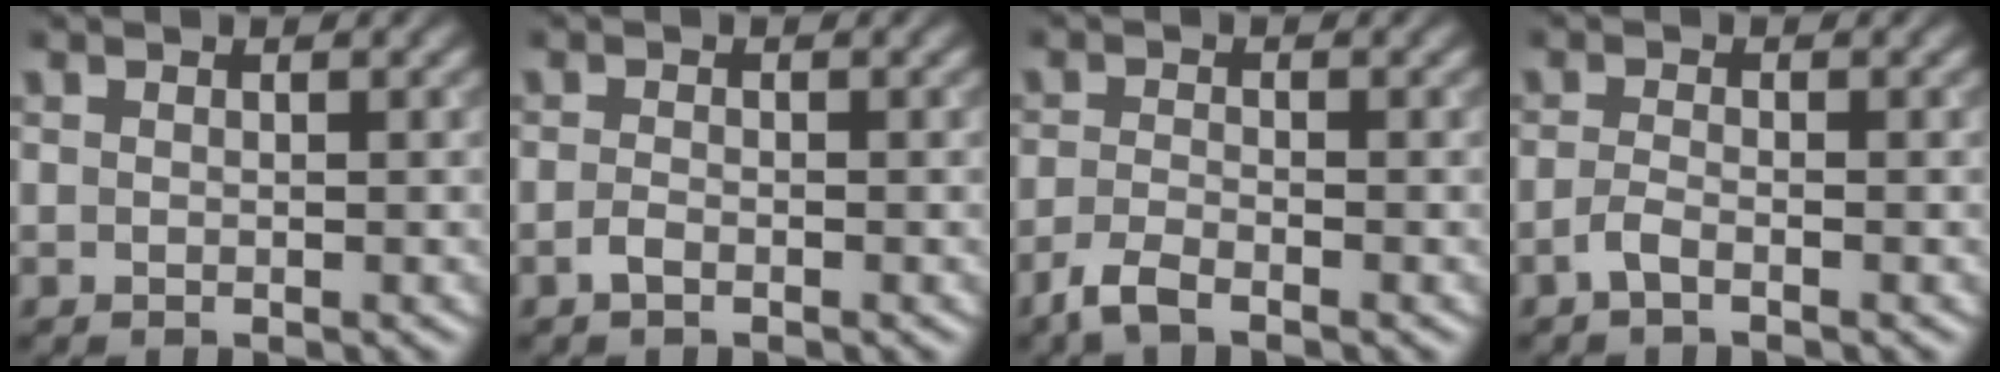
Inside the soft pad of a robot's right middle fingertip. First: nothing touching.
{"total": 1.0, "force": [-0.8, 0.2, 0.5], "torque": [-0.017, -0.001, -0.017]}
{"total": 2.4, "force": [-1.9, 0.5, 1.3], "torque": [-0.034, -0.007, -0.047]}
{"total": 1.4, "force": [-1.1, 0.3, 0.9], "torque": [-0.025, 0.000, -0.025]}